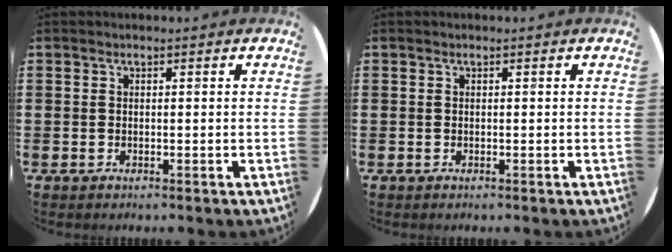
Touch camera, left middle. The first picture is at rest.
{"total": 0.0}